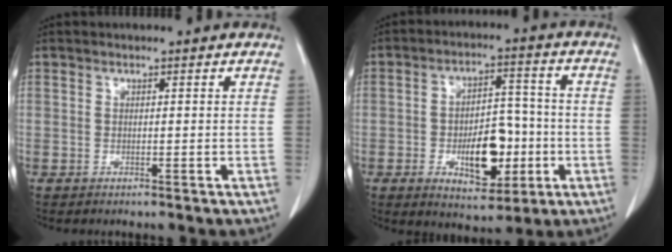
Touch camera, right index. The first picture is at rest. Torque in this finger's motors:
{"motor_torque": [1.18, -0.56, 0.53, 0.11]}